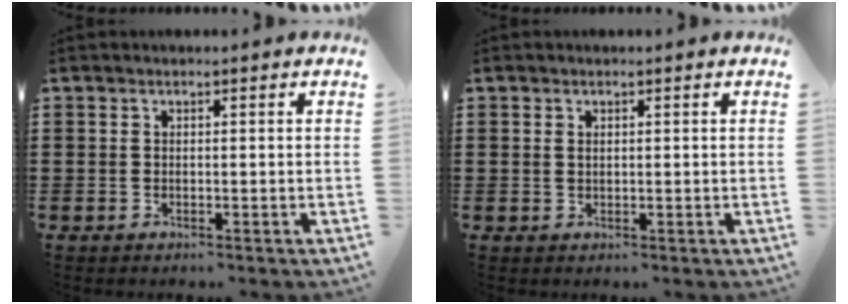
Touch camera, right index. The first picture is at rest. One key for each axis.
{"total": 0.7, "fx": 0.3, "fy": 0.5, "fz": 0.5, "tx": -0.012, "ty": 0.003, "tz": 0.005}